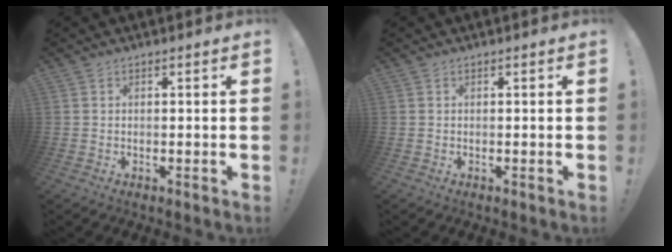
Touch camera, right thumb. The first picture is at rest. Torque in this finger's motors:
{"motor_torque": [0.05, -0.02, -0.10, 0.09, 0.00]}